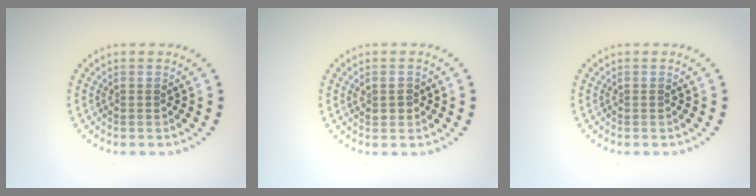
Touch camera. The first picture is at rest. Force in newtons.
{"total": 1.5, "press": 1.4, "slide": 0.4}
{"total": 0.0}